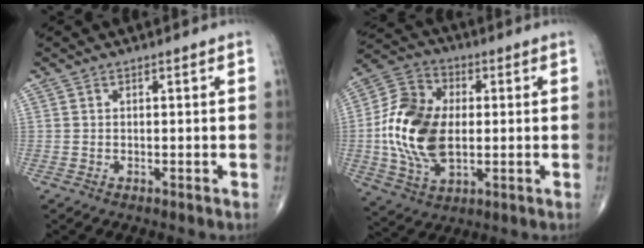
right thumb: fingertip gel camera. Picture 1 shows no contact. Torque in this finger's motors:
{"motor_torque": [0.18, 0.22, 0.78, -0.76, 0.17]}